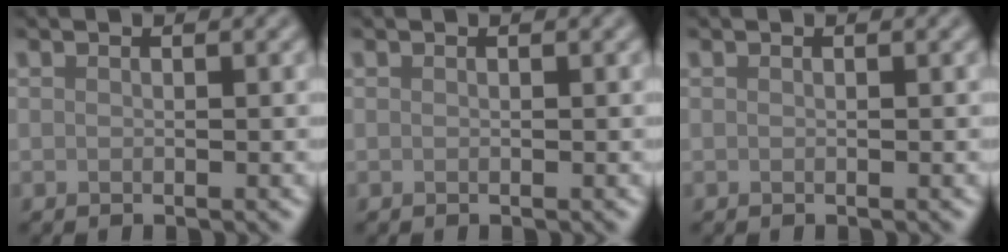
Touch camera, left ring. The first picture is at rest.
{"total": 0.0}
{"total": 0.0}